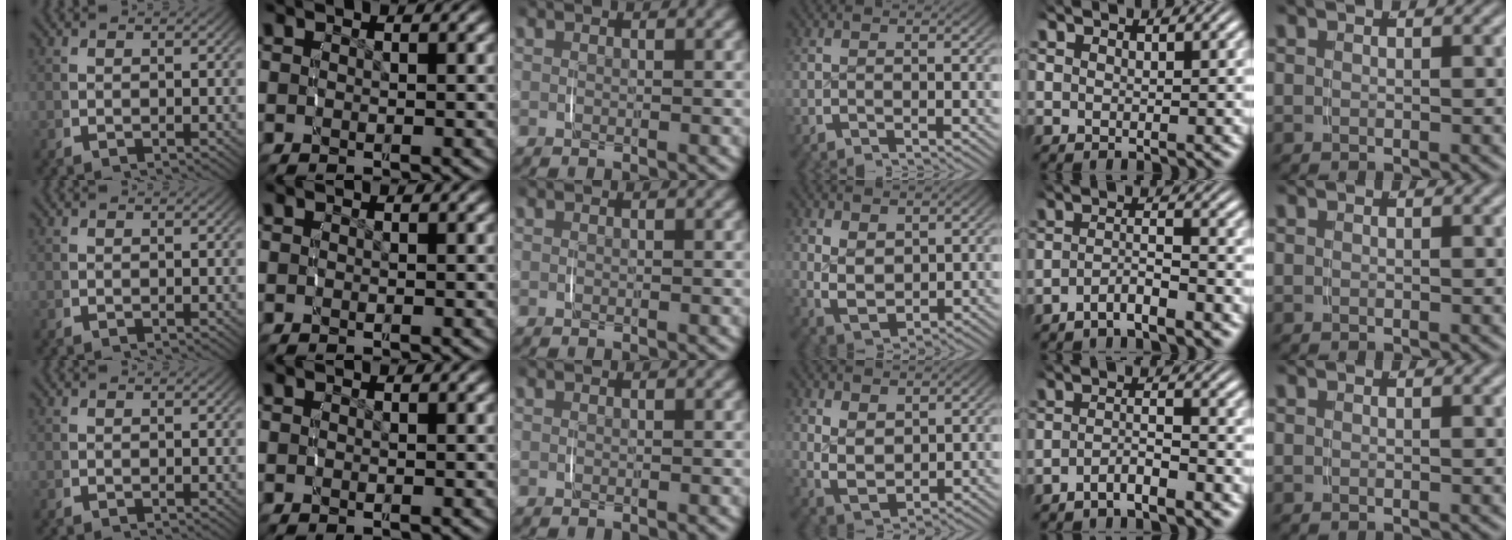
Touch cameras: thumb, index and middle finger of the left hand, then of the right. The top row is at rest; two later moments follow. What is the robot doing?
{"motion": "lift_and_place", "object": "pen bag"}